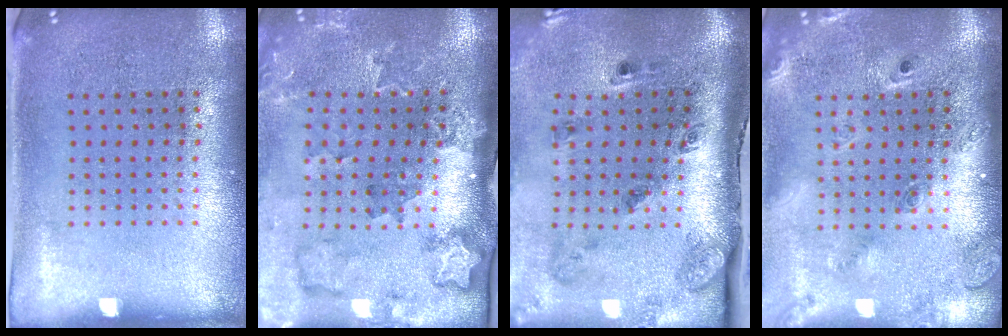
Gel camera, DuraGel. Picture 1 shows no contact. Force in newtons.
{"total": 2.1, "press": 2.0, "slide": 0.7}
{"total": 2.9, "press": 1.8, "slide": 2.3}
{"total": 2.4, "press": 1.7, "slide": 1.7}